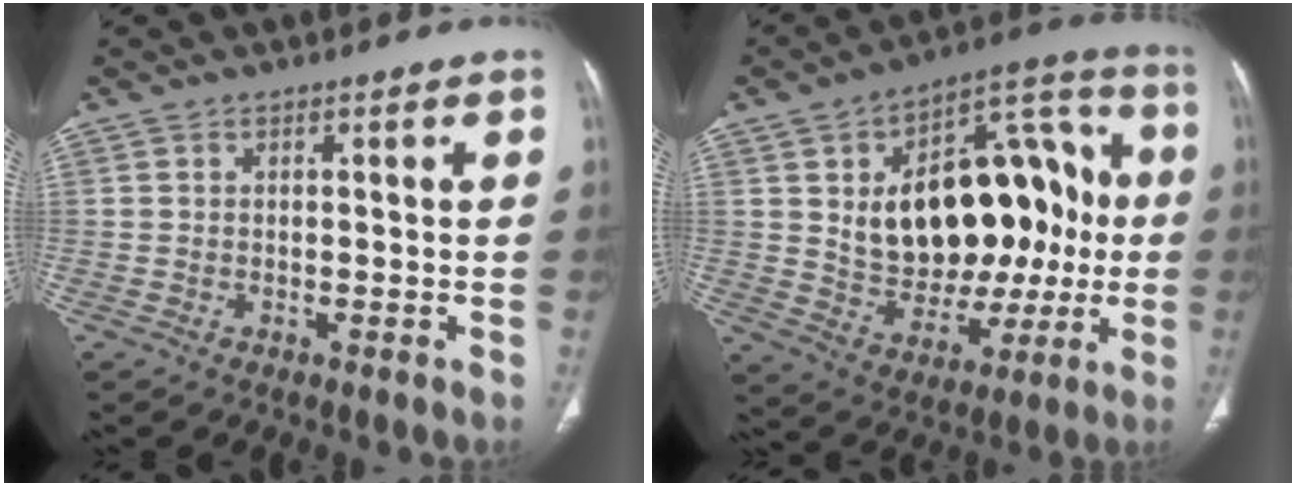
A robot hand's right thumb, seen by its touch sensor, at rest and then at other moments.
{"total": 25.4, "force": [1.7, 15.5, 20.0], "torque": [-0.258, 0.027, 0.043]}